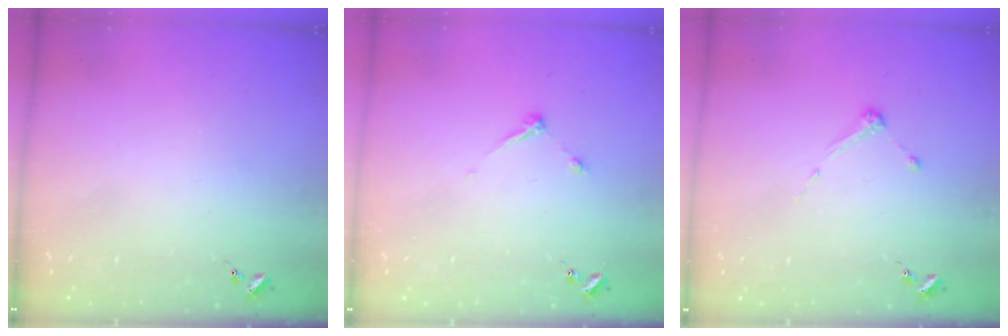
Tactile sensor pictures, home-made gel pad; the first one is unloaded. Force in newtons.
{"total": 4.8, "press": 4.8, "slide": 0.6}
{"total": 3.2, "press": 3.2, "slide": 0.4}